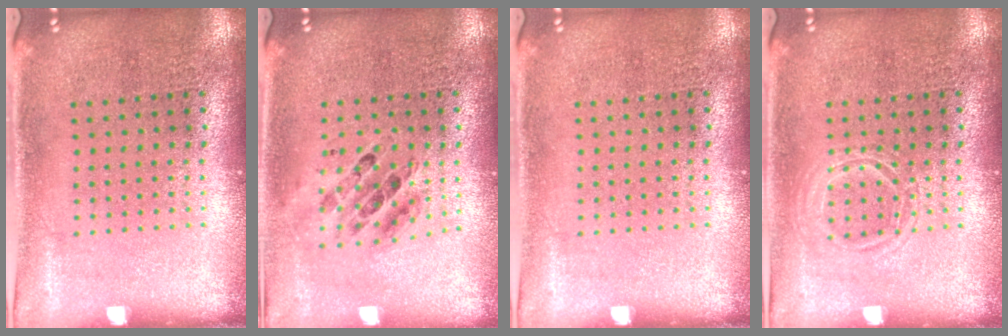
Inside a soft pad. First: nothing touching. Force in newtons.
{"total": 0.8, "press": 0.7, "slide": 0.2}
{"total": 0.0}
{"total": 1.3, "press": 1.3, "slide": 0.2}